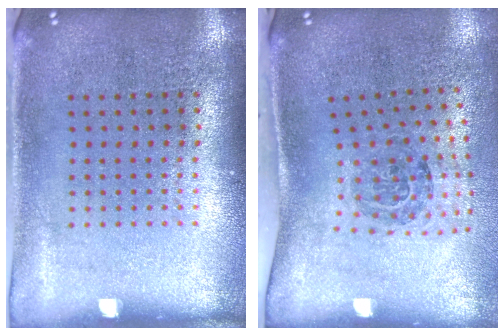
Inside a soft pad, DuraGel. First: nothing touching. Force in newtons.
{"total": 1.7, "press": 1.2, "slide": 1.2}